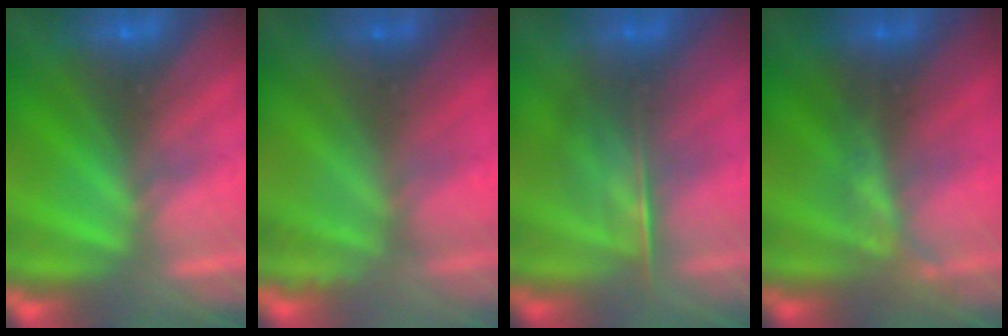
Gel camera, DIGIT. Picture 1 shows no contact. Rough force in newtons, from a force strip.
{"total": 2.2}
{"total": 2.1}
{"total": 2.1}